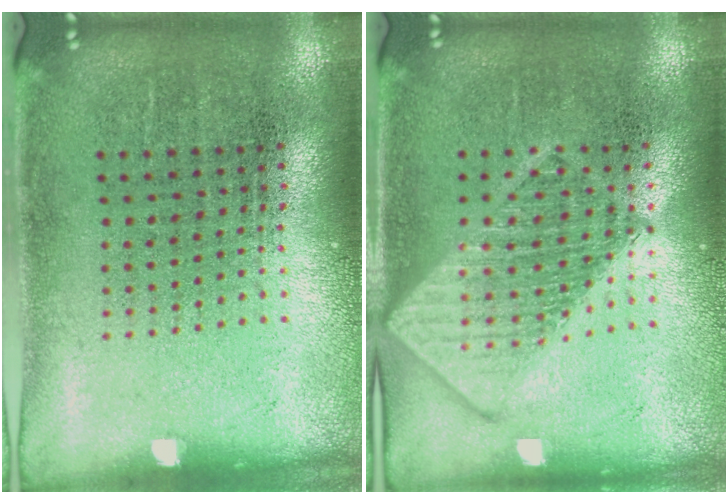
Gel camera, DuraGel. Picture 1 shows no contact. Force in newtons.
{"total": 2.7, "press": 2.7, "slide": 0.3}